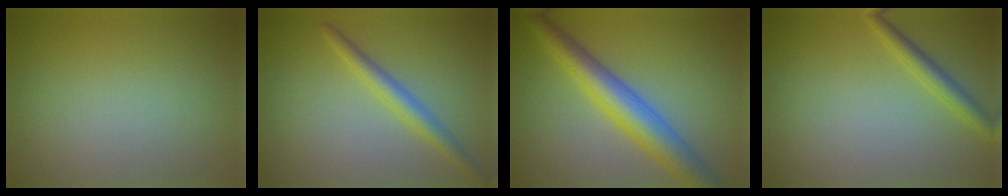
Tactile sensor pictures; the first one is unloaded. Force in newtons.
{"total": 2.5, "press": 2.5, "slide": 0.1}
{"total": 6.6, "press": 6.6, "slide": 0.1}
{"total": 2.1, "press": 2.1, "slide": 0.1}